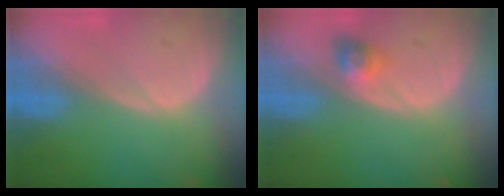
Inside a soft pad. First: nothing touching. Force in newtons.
{"total": 2.9, "press": 2.7, "slide": 1.2}